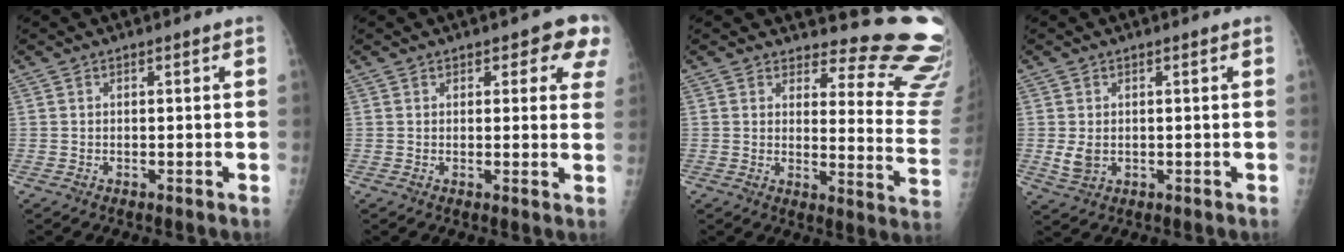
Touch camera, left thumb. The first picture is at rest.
{"total": 6.1, "force": [3.6, 3.2, 3.7], "torque": [0.001, -0.011, 0.031]}
{"total": 16.6, "force": [15.8, 3.4, 3.4], "torque": [0.004, -0.184, 0.158]}
{"total": 3.2, "force": [0.0, 2.4, 2.1], "torque": [-0.038, -0.008, 0.009]}